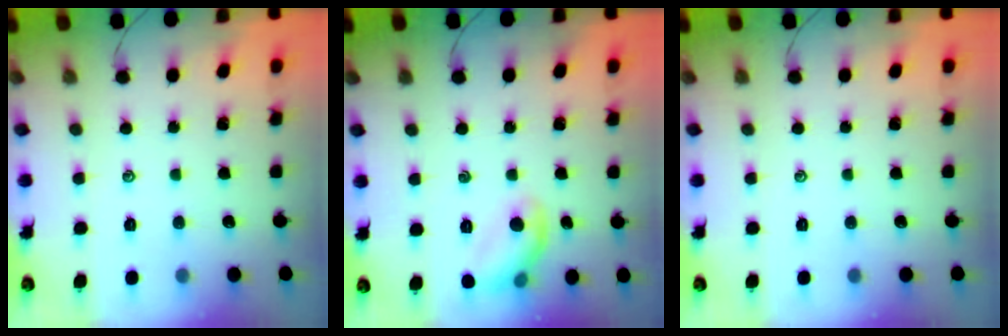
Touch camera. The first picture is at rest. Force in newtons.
{"total": 8.4, "press": 8.3, "slide": 1.4}
{"total": 0.0}